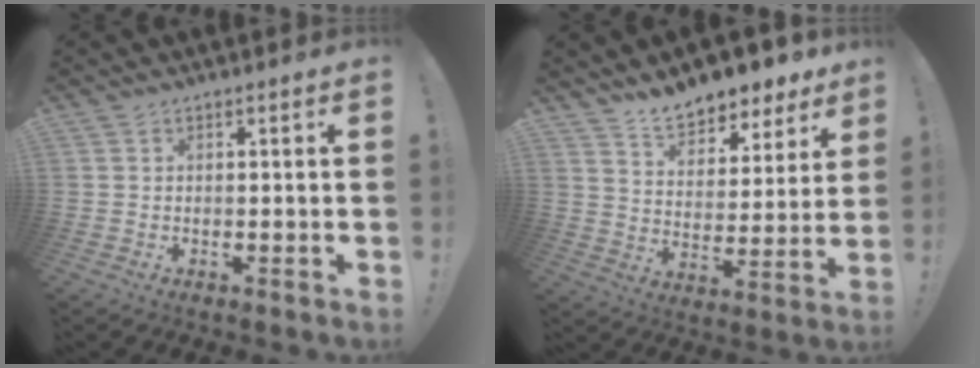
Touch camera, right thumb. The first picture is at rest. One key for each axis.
{"total": 11.0, "fx": 9.8, "fy": 4.1, "fz": 3.2, "tx": -0.055, "ty": -0.078, "tz": 0.178}